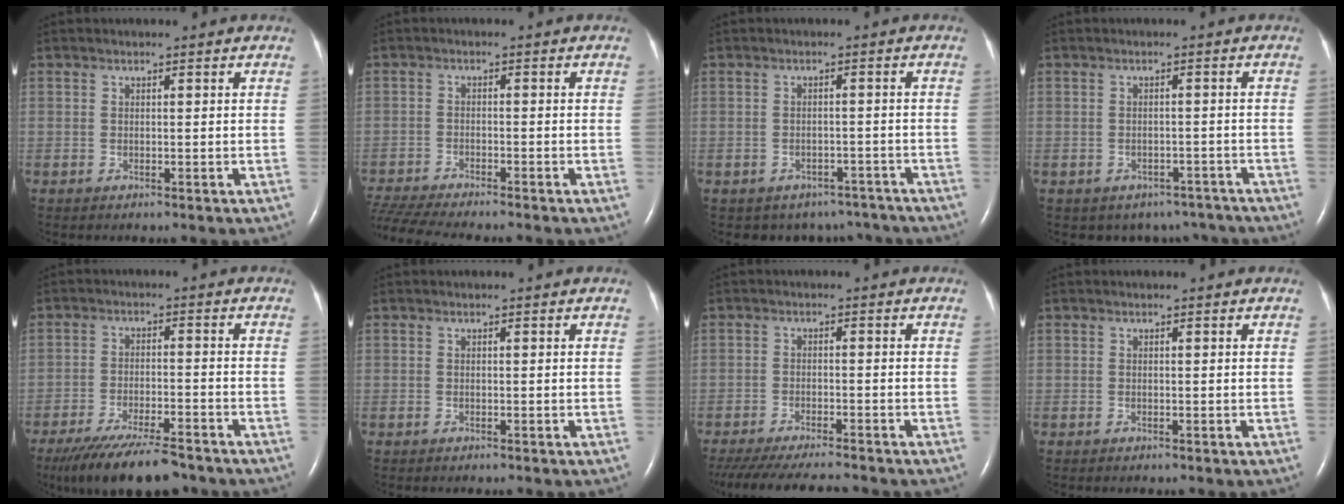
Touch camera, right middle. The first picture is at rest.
{"total": 11.1, "force": [-10.0, 0.6, 4.8], "torque": [-0.089, -0.011, -0.163]}
{"total": 7.8, "force": [-6.5, 4.3, 0.6], "torque": [0.002, 0.019, -0.067]}
{"total": 7.6, "force": [-6.1, 4.3, 0.9], "torque": [-0.002, 0.016, -0.064]}
{"total": 13.6, "force": [-11.3, 2.3, 7.2], "torque": [-0.125, -0.027, -0.180]}
{"total": 0.6, "force": [-0.5, 0.1, 0.3], "torque": [-0.004, -0.001, -0.008]}
{"total": 14.1, "force": [-12.5, 1.8, 6.3], "torque": [-0.124, -0.031, -0.184]}
{"total": 0.0}